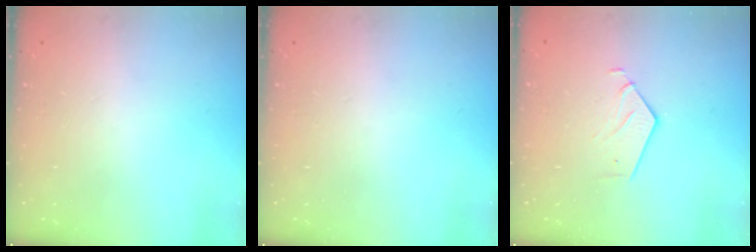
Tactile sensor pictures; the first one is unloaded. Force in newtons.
{"total": 0.0}
{"total": 3.0, "press": 3.0, "slide": 0.2}